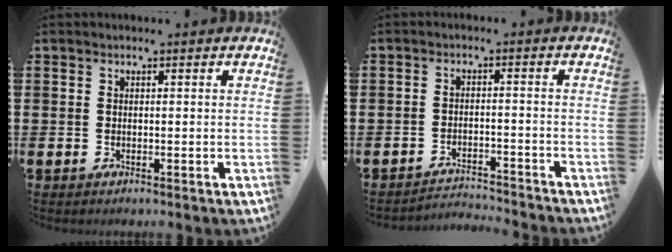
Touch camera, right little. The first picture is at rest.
{"total": 2.7, "force": [-2.7, -0.1, -0.2], "torque": [-0.004, 0.002, -0.059]}